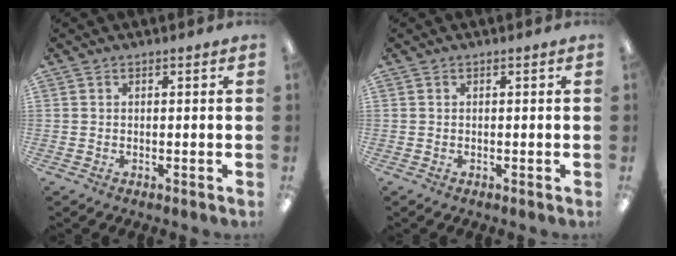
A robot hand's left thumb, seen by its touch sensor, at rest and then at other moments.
{"total": 0.0}